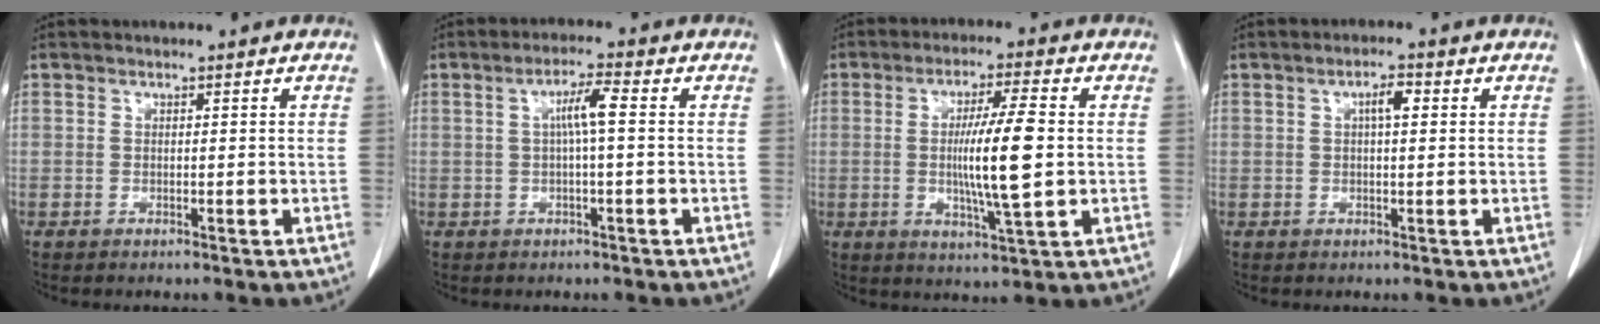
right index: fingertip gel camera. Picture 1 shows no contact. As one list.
[{"total": 4.0, "force": [0.5, 0.2, 4.0], "torque": [-0.074, 0.011, 0.008]}, {"total": 10.0, "force": [-0.1, 0.9, 10.0], "torque": [-0.171, -0.002, -0.002]}, {"total": 2.8, "force": [0.7, 0.7, 2.6], "torque": [-0.046, 0.006, 0.011]}]